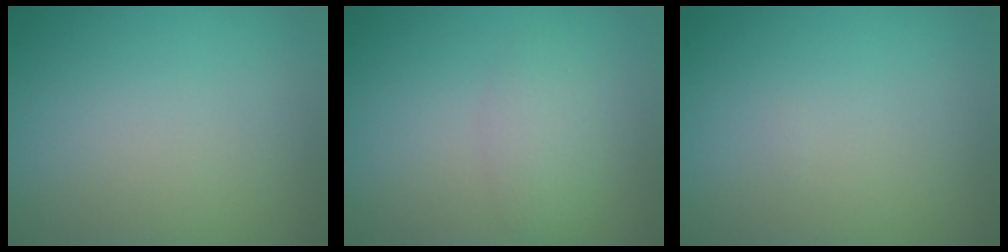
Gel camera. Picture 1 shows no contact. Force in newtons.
{"total": 2.1, "press": 2.1, "slide": 0.1}
{"total": 0.0}